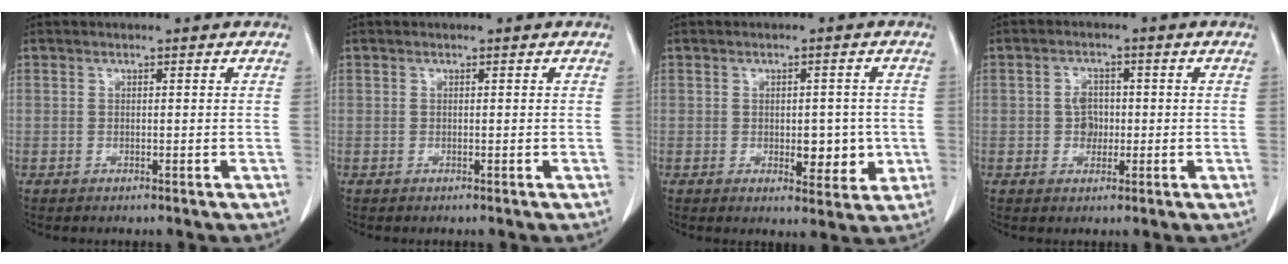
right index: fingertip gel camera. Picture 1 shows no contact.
{"total": 0.0}
{"total": 5.4, "force": [-0.7, 2.8, 4.6], "torque": [-0.048, -0.004, -0.001]}
{"total": 3.2, "force": [-0.3, 2.6, 1.9], "torque": [-0.027, 0.007, -0.004]}